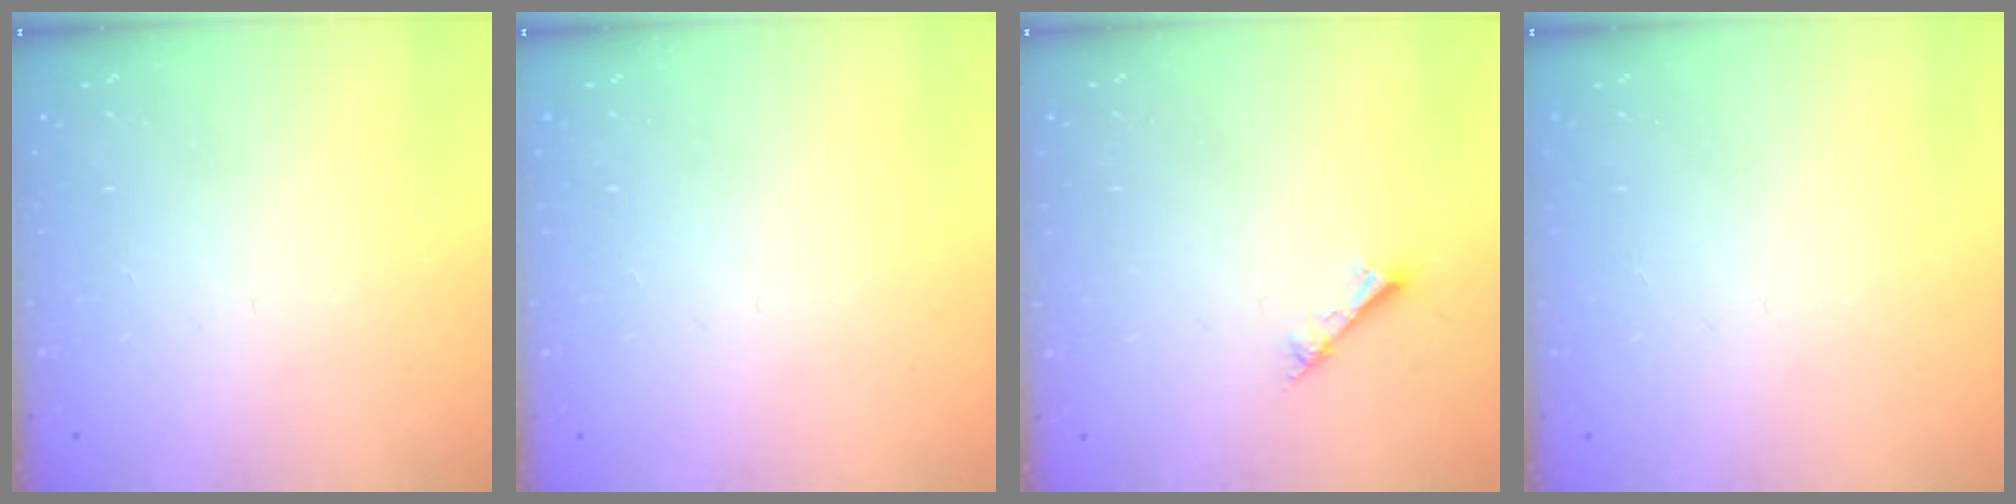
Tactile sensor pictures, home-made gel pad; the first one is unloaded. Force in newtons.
{"total": 0.0}
{"total": 1.2, "press": 1.2, "slide": 0.1}
{"total": 0.0}